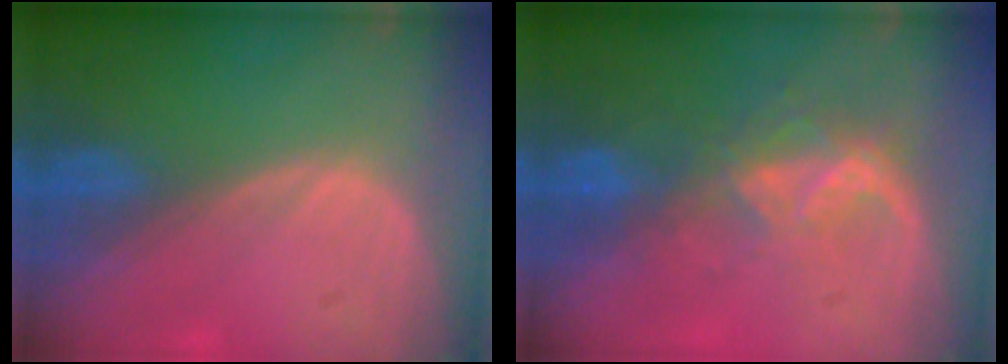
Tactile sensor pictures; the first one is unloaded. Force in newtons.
{"total": 6.4, "press": 5.9, "slide": 2.6}